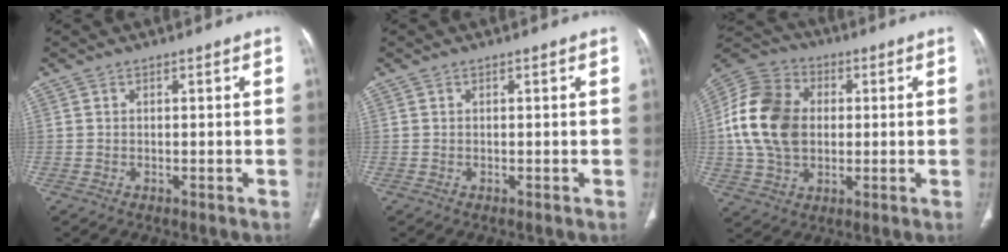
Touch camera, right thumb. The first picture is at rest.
{"total": 0.0}
{"total": 17.3, "force": [0.9, 12.8, 11.6], "torque": [-0.214, 0.019, 0.014]}